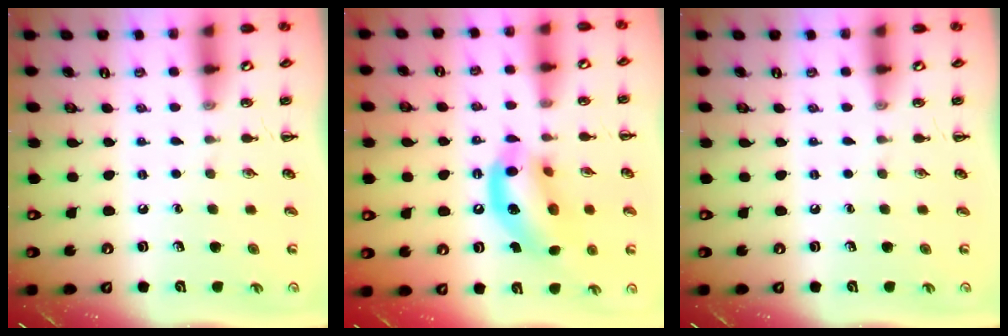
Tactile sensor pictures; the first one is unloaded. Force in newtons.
{"total": 14.2, "press": 13.7, "slide": 3.5}
{"total": 0.0}